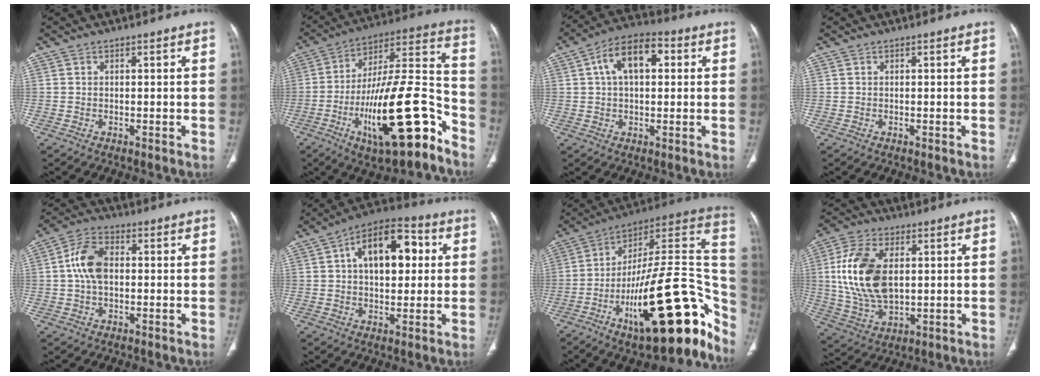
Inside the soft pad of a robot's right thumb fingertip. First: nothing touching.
{"total": 25.3, "force": [-11.9, 7.6, 21.0], "torque": [-0.328, 0.069, -0.185]}
{"total": 11.1, "force": [2.8, 6.2, 8.7], "torque": [-0.135, 0.024, 0.038]}
{"total": 0.0}
{"total": 8.0, "force": [0.6, 5.0, 6.2], "torque": [-0.118, 0.018, 0.005]}
{"total": 15.2, "force": [3.3, 8.6, 12.1], "torque": [-0.153, 0.021, 0.044]}
{"total": 34.0, "force": [-13.4, 11.8, 28.9], "torque": [-0.323, 0.075, -0.201]}
{"total": 16.2, "force": [2.3, 9.5, 12.9], "torque": [-0.249, -0.005, 0.049]}